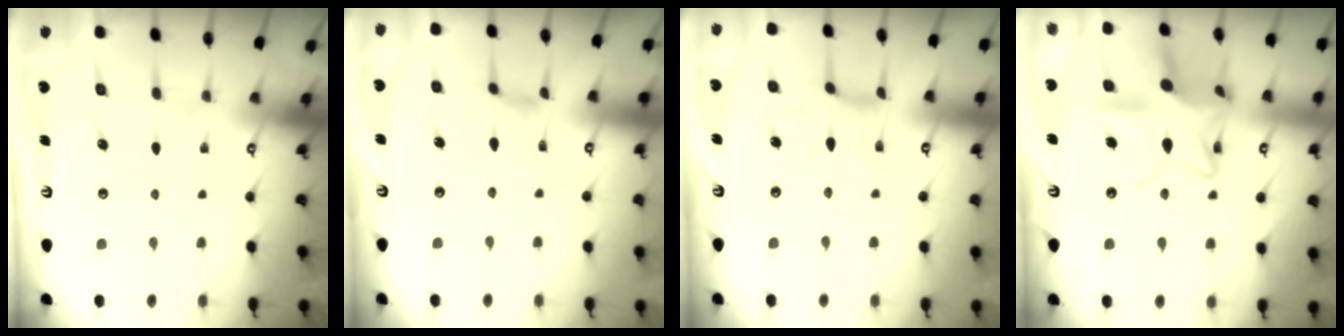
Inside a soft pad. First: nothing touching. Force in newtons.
{"total": 0.0}
{"total": 0.8, "press": 0.7, "slide": 0.3}
{"total": 17.8, "press": 17.7, "slide": 1.4}